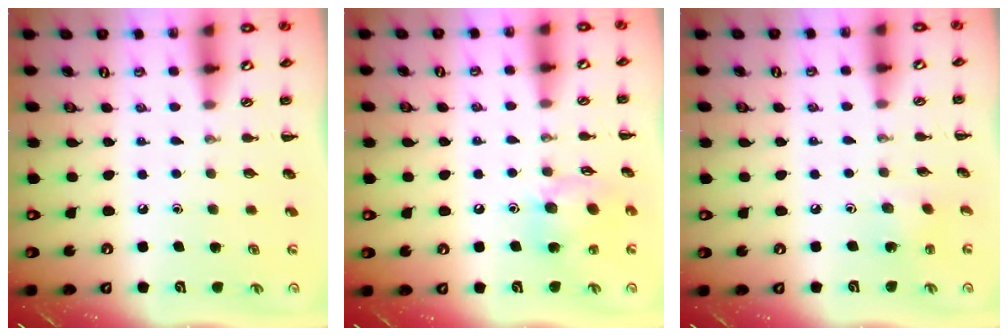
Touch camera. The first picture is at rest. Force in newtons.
{"total": 11.6, "press": 11.5, "slide": 1.4}
{"total": 1.6, "press": 1.5, "slide": 0.6}